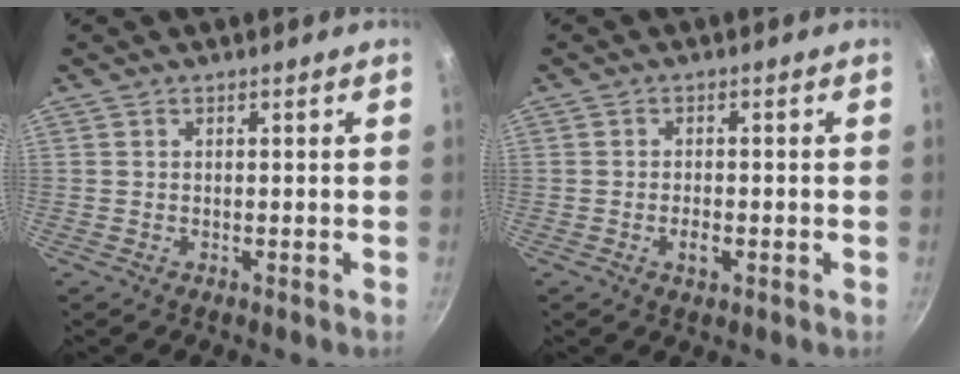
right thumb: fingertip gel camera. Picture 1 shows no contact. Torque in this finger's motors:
{"motor_torque": [-0.52, -0.11, -0.21, -0.10, -0.01]}